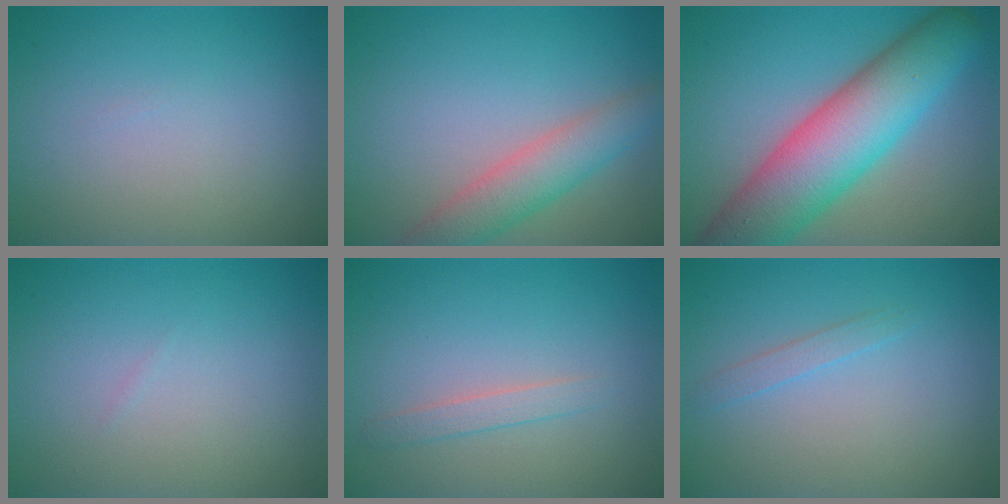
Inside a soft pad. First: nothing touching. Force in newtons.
{"total": 4.3, "press": 4.3, "slide": 0.2}
{"total": 11.0, "press": 11.0, "slide": 0.5}
{"total": 0.0}
{"total": 1.4, "press": 1.4, "slide": 0.1}
{"total": 1.1, "press": 1.1, "slide": 0.0}